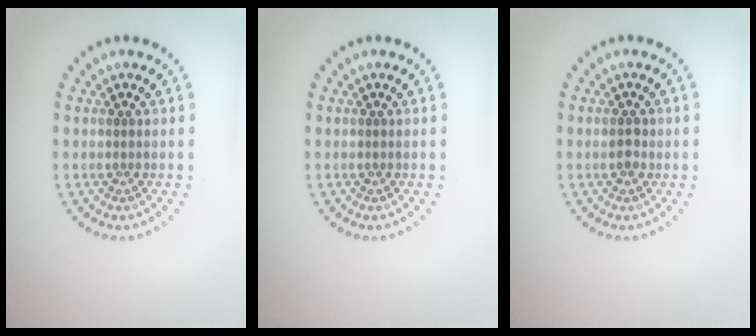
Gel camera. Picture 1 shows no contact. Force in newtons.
{"total": 0.0}
{"total": 1.2, "press": 1.2, "slide": 0.1}